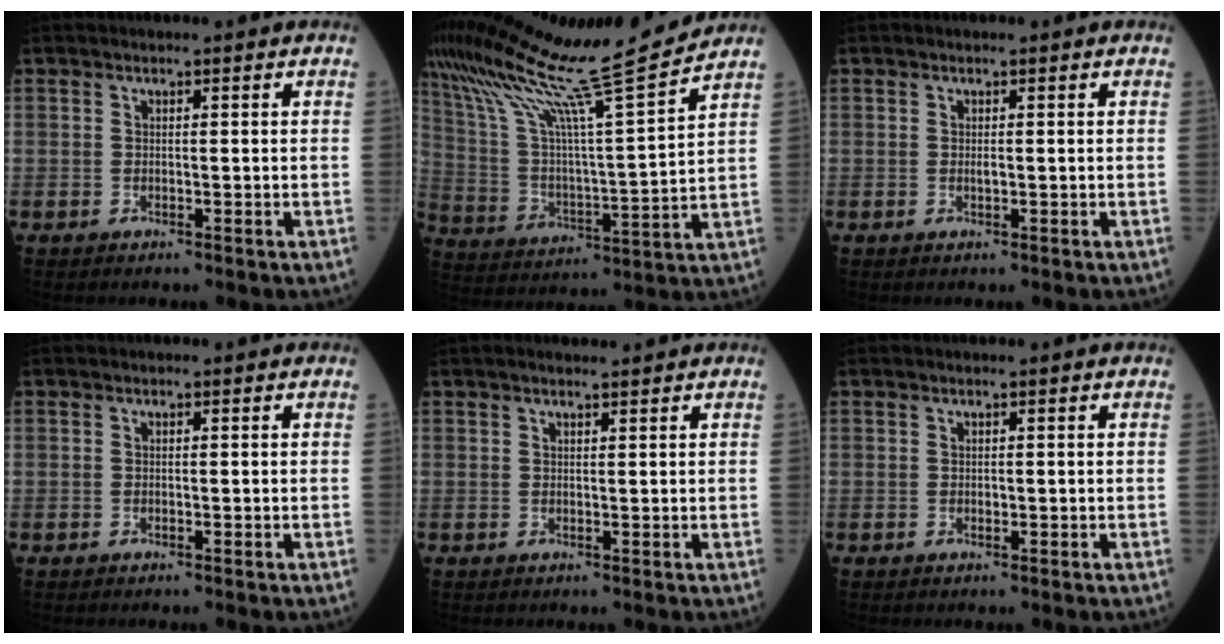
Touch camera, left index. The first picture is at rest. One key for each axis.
{"total": 20.1, "fx": 17.0, "fy": -1.9, "fz": 10.5, "tx": -0.201, "ty": -0.024, "tz": 0.286}
{"total": 0.5, "fx": 0.1, "fy": 0.1, "fz": 0.5, "tx": -0.013, "ty": -0.001, "tz": 0.003}
{"total": 0.0}
{"total": 2.1, "fx": 1.9, "fy": 0.1, "fz": 0.9, "tx": -0.014, "ty": 0.011, "tz": 0.031}
{"total": 0.0}